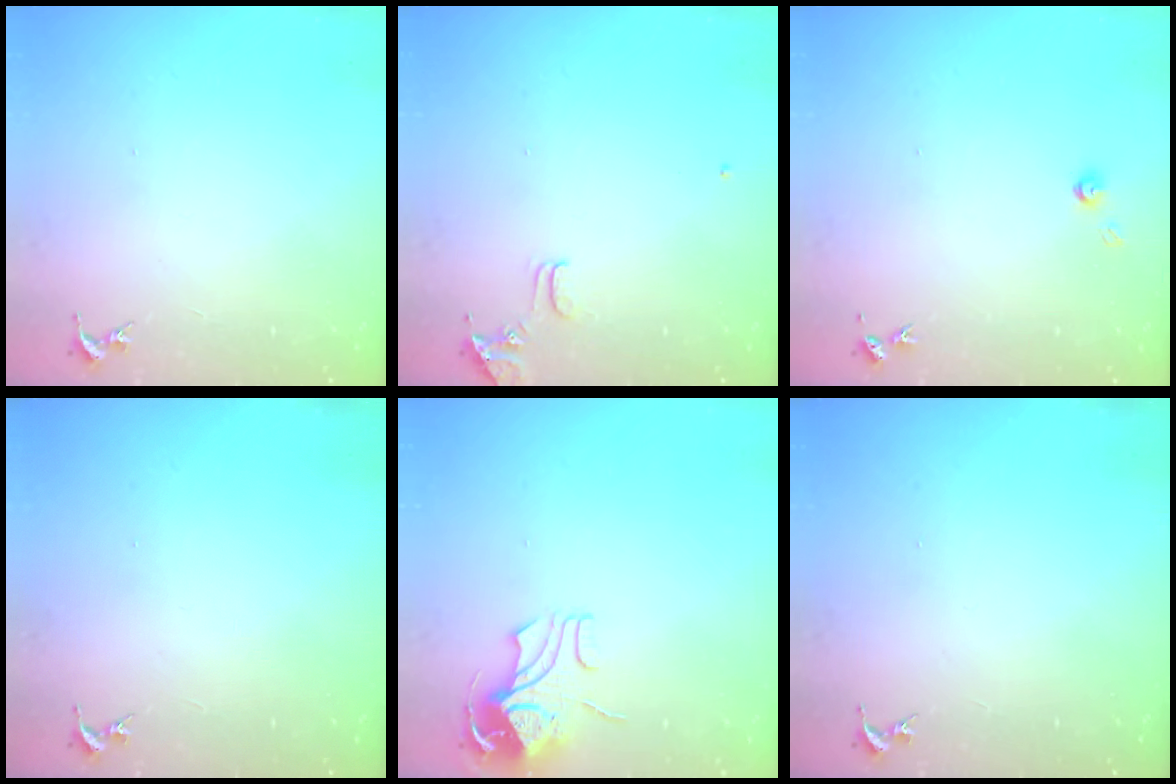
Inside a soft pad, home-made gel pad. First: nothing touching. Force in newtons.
{"total": 8.0, "press": 7.9, "slide": 0.7}
{"total": 3.5, "press": 3.5, "slide": 0.4}
{"total": 0.0}
{"total": 8.5, "press": 8.4, "slide": 0.8}
{"total": 0.0}